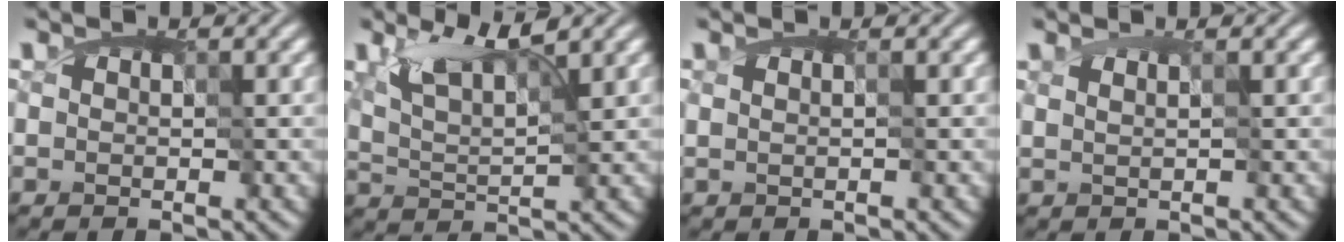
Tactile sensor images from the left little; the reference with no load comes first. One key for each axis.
{"total": 4.4, "fx": 1.8, "fy": 1.5, "fz": 3.7, "tx": -0.068, "ty": 0.005, "tz": 0.028}
{"total": 0.0}
{"total": 0.5, "fx": 0.2, "fy": 0.1, "fz": 0.5, "tx": -0.008, "ty": 0.010, "tz": -0.006}